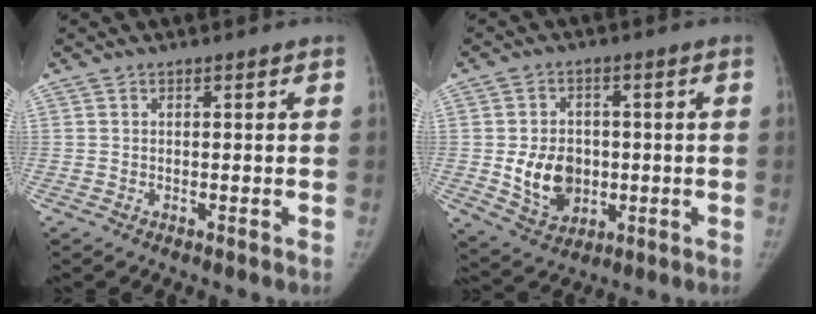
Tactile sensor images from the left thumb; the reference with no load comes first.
{"total": 10.2, "force": [-1.0, 7.9, 6.3], "torque": [-0.074, -0.004, -0.003]}